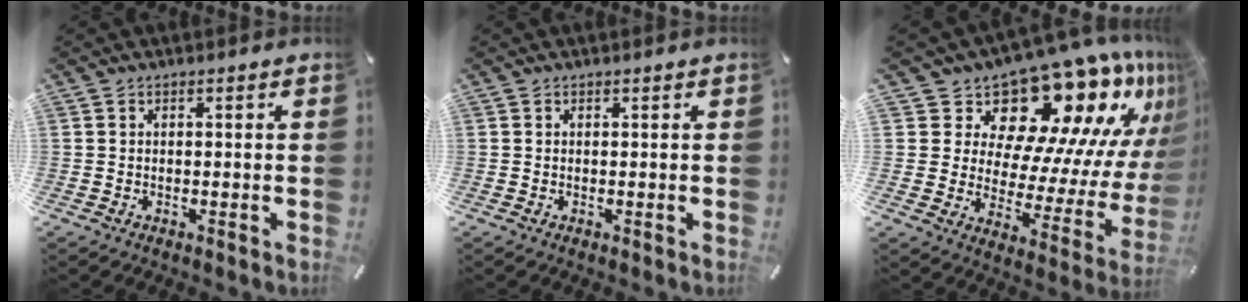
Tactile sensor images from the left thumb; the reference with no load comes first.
{"total": 0.0}
{"total": 18.4, "force": [14.7, 8.3, 7.2], "torque": [-0.079, -0.148, 0.245]}